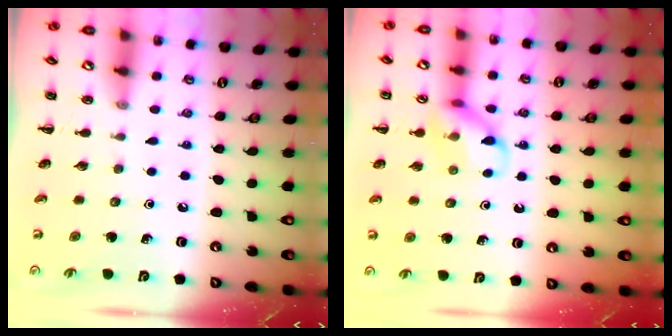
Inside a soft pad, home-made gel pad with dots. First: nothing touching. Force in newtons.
{"total": 11.9, "press": 11.8, "slide": 1.2}